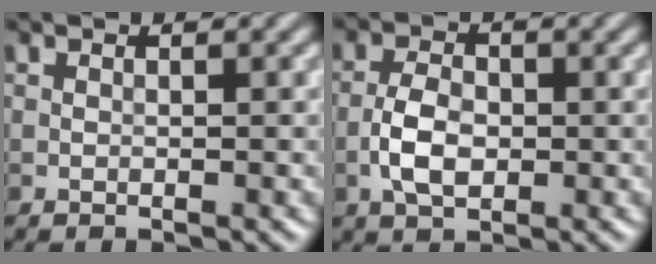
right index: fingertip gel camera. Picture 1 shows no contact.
{"total": 3.6, "force": [-0.9, 2.1, 2.8], "torque": [-0.052, 0.003, -0.020]}